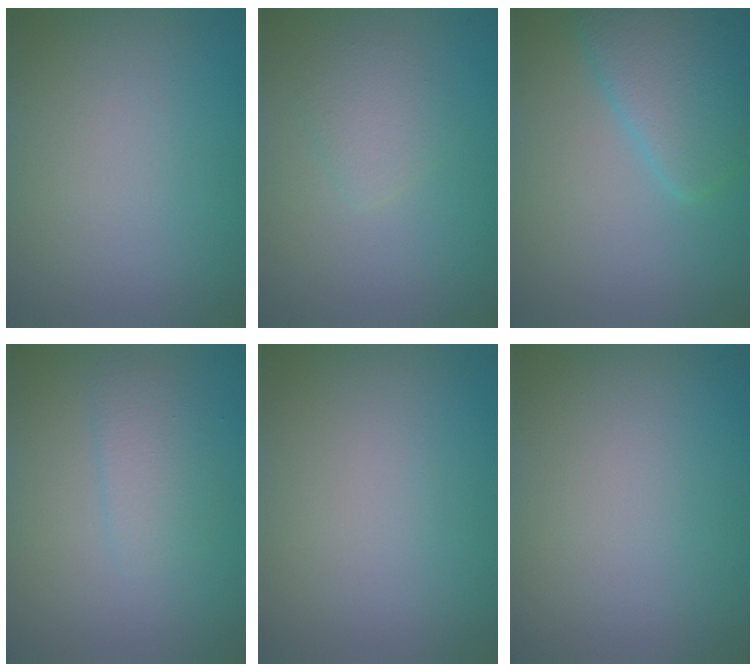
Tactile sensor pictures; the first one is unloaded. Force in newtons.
{"total": 1.8, "press": 1.8, "slide": 0.1}
{"total": 4.7, "press": 4.7, "slide": 0.3}
{"total": 2.0, "press": 2.0, "slide": 0.1}
{"total": 0.0}
{"total": 0.0}